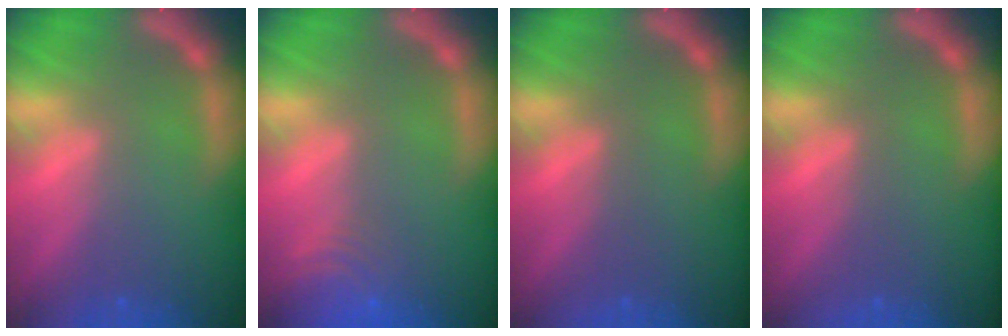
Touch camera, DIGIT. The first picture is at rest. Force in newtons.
{"total": 5.5}
{"total": 0.0}
{"total": 0.0}